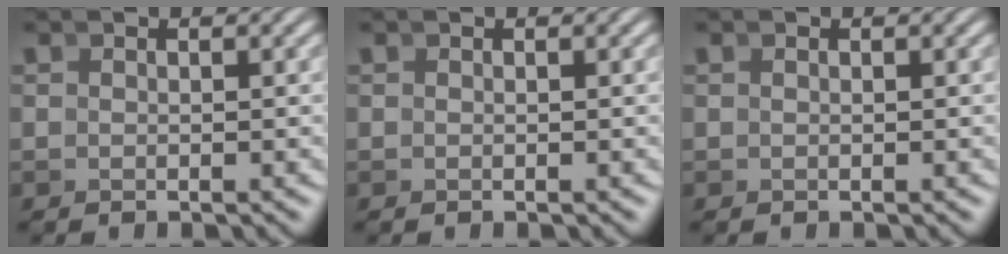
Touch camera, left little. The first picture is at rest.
{"total": 0.0}
{"total": 0.0}